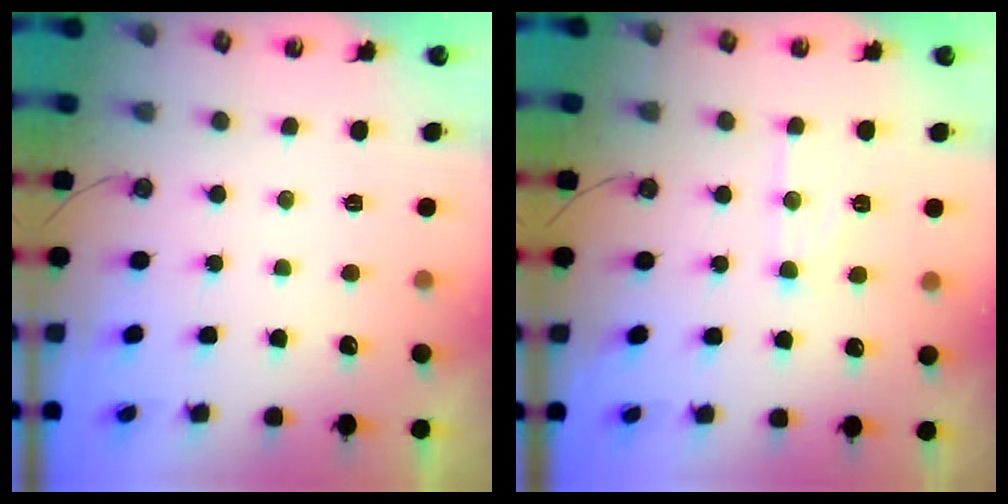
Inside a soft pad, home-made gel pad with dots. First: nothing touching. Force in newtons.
{"total": 8.0, "press": 8.0, "slide": 0.7}